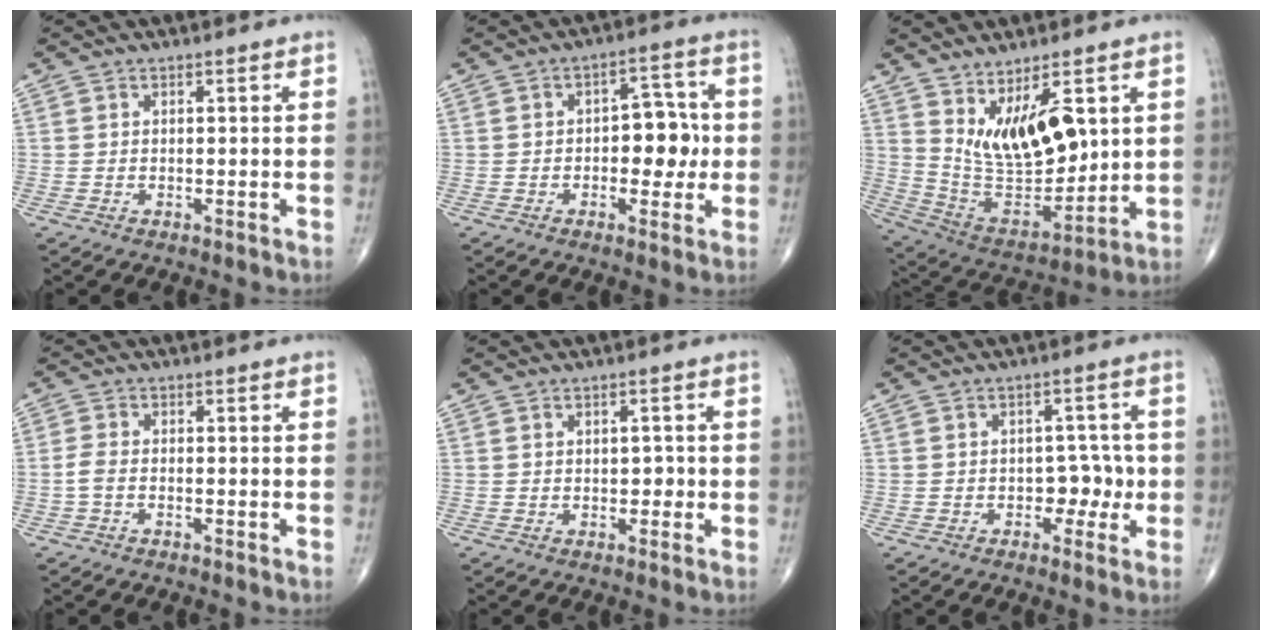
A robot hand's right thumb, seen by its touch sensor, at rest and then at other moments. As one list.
[{"total": 7.9, "force": [-0.5, 4.8, 6.3], "torque": [-0.047, 0.019, -0.010]}, {"total": 15.2, "force": [5.2, 6.9, 12.5], "torque": [-0.186, -0.038, 0.118]}, {"total": 2.1, "force": [-0.7, 1.1, 1.7], "torque": [-0.038, 0.007, -0.019]}, {"total": 1.9, "force": [0.0, 1.3, 1.4], "torque": [-0.009, 0.002, -0.003]}, {"total": 4.7, "force": [-1.0, 3.3, 3.1], "torque": [-0.008, 0.017, -0.017]}]